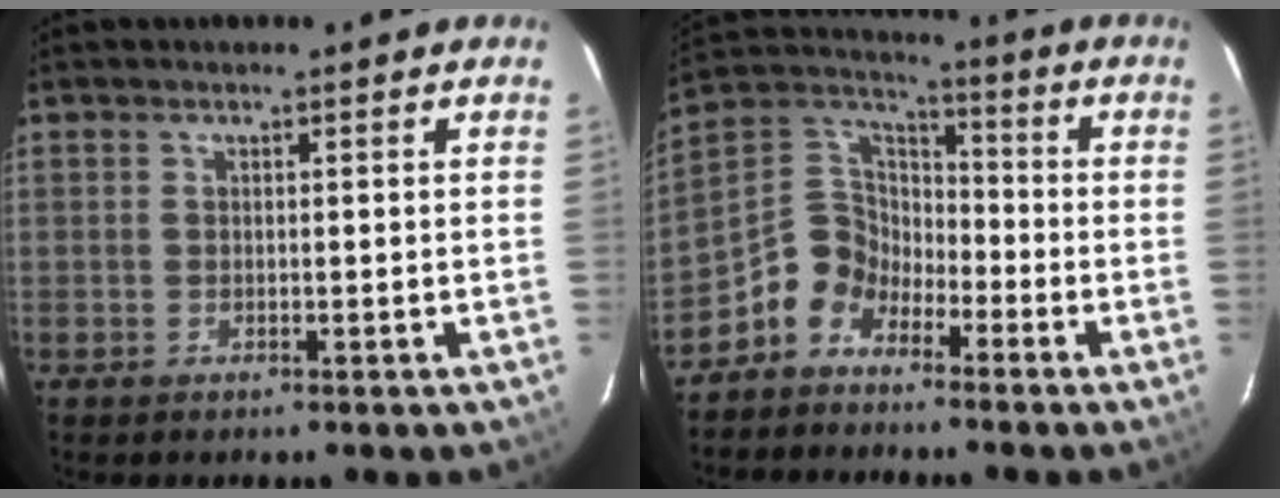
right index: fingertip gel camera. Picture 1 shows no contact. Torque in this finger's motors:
{"motor_torque": [0.46, -0.37, -0.12, -0.14]}